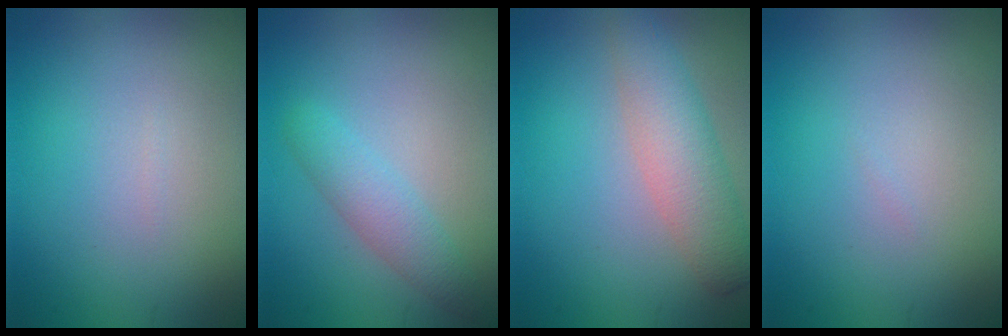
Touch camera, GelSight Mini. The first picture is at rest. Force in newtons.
{"total": 2.5, "press": 2.5, "slide": 0.1}
{"total": 4.1, "press": 4.1, "slide": 0.1}
{"total": 0.0}